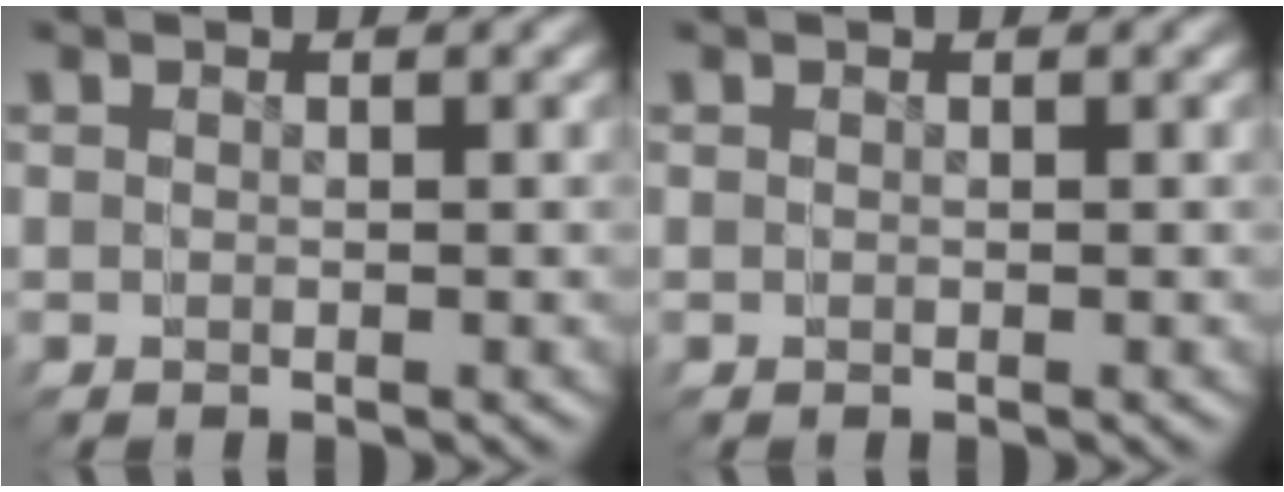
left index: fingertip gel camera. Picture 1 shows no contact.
{"total": 0.0}